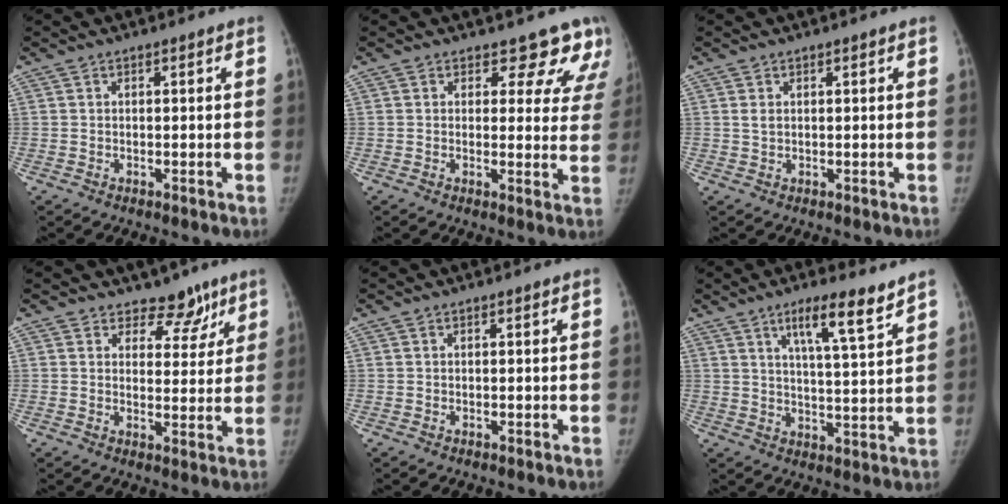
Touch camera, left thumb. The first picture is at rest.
{"total": 9.5, "force": [8.1, 4.6, 1.7], "torque": [0.038, -0.043, 0.062]}
{"total": 1.2, "force": [0.5, 0.9, 0.7], "torque": [-0.005, -0.002, 0.011]}
{"total": 6.3, "force": [4.7, 3.9, 1.4], "torque": [0.024, -0.028, 0.064]}
{"total": 0.0}
{"total": 9.3, "force": [6.1, 1.2, 6.9], "torque": [-0.105, -0.038, 0.100]}